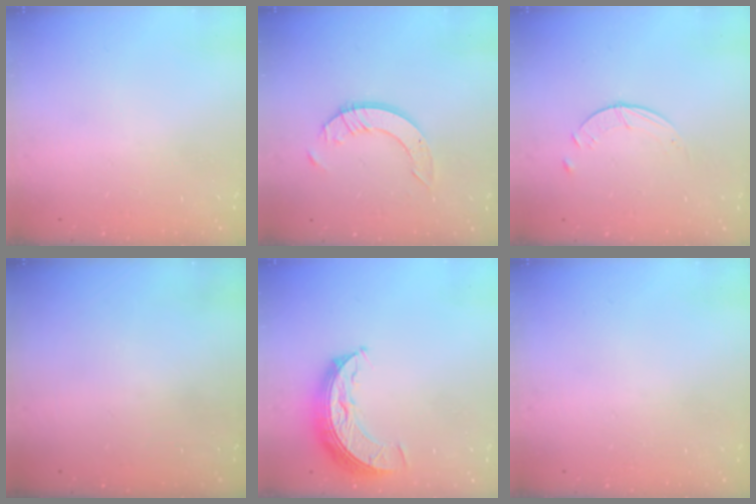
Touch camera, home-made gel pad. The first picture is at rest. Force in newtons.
{"total": 6.1, "press": 6.1, "slide": 0.6}
{"total": 2.6, "press": 2.5, "slide": 0.3}
{"total": 0.0}
{"total": 9.1, "press": 9.1, "slide": 0.6}
{"total": 0.0}